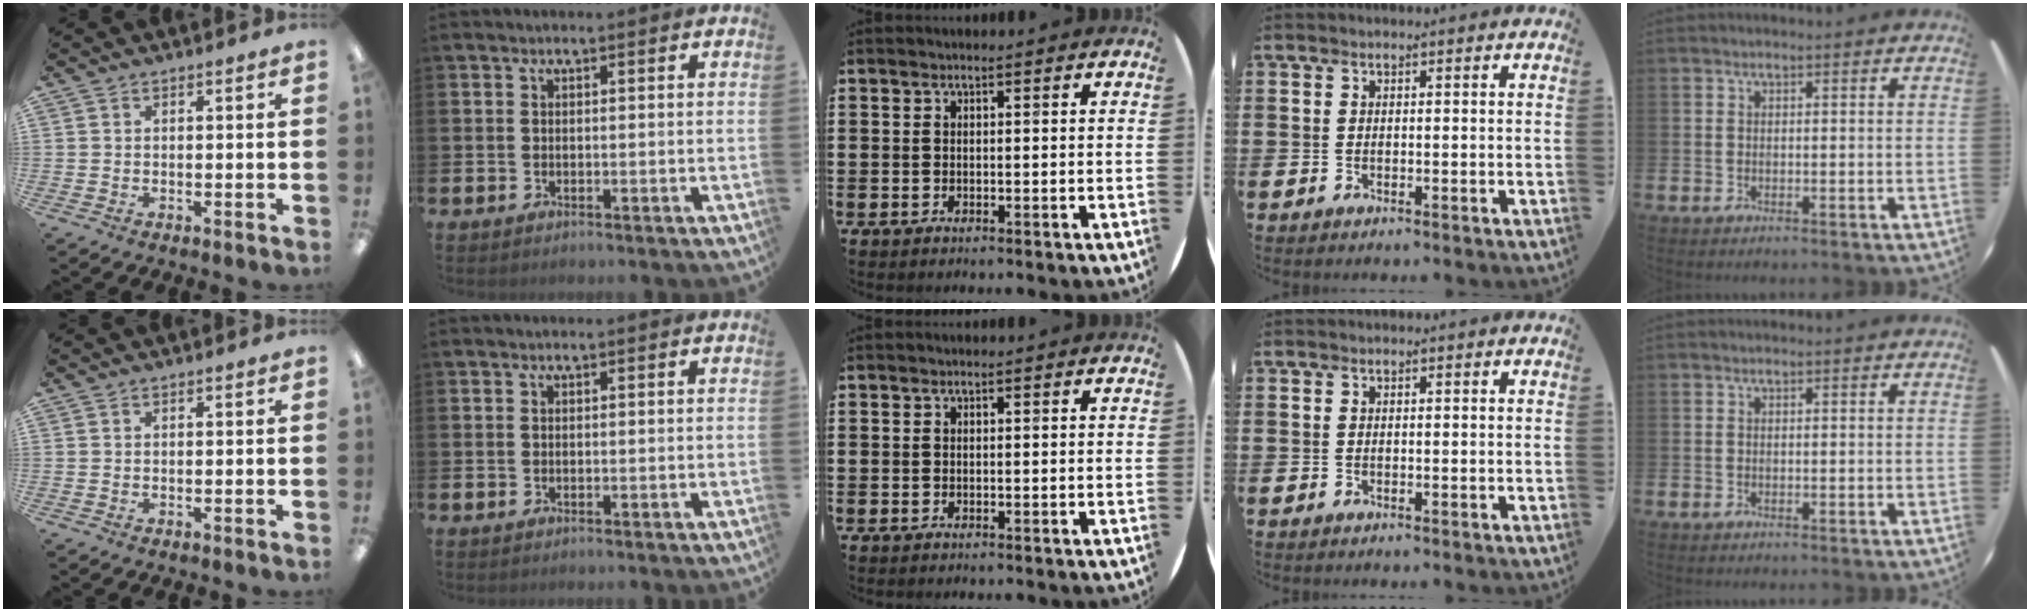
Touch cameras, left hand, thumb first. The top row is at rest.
{}